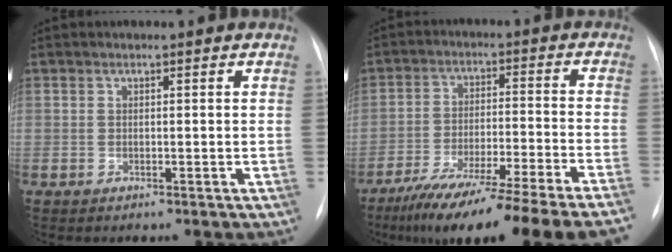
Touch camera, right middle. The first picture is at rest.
{"total": 22.9, "force": [-18.2, -0.3, 13.8], "torque": [-0.154, -0.036, -0.279]}